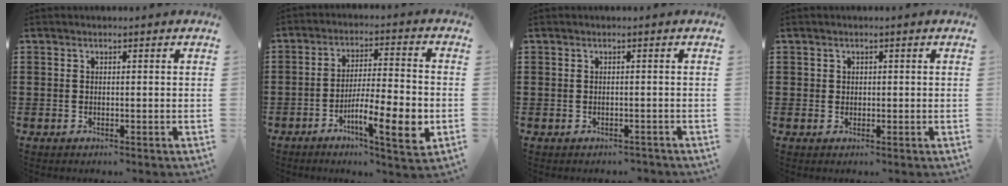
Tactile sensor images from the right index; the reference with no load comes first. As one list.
[{"total": 9.6, "force": [-3.6, 1.3, 8.8], "torque": [-0.149, -0.005, -0.062]}, {"total": 0.7, "force": [-0.6, 0.5, 0.0], "torque": [-0.003, 0.002, -0.014]}, {"total": 1.0, "force": [0.5, 0.9, 0.1], "torque": [-0.003, 0.003, 0.009]}]